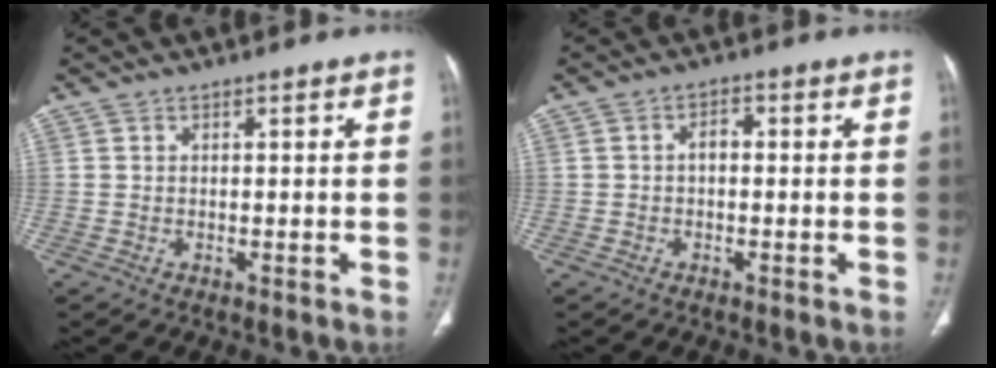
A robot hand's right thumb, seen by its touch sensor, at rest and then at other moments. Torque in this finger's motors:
{"motor_torque": [-0.07, 0.19, 0.48, 0.08, -0.02]}